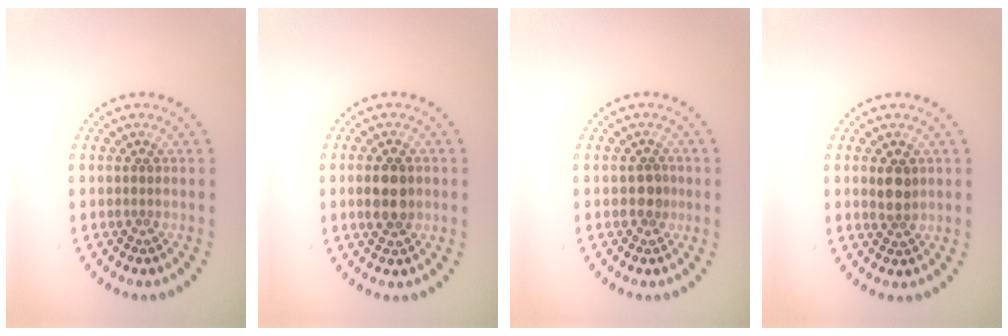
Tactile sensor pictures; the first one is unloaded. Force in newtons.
{"total": 3.2, "press": 3.2, "slide": 0.2}
{"total": 1.3, "press": 1.2, "slide": 0.5}
{"total": 1.9, "press": 1.7, "slide": 0.7}